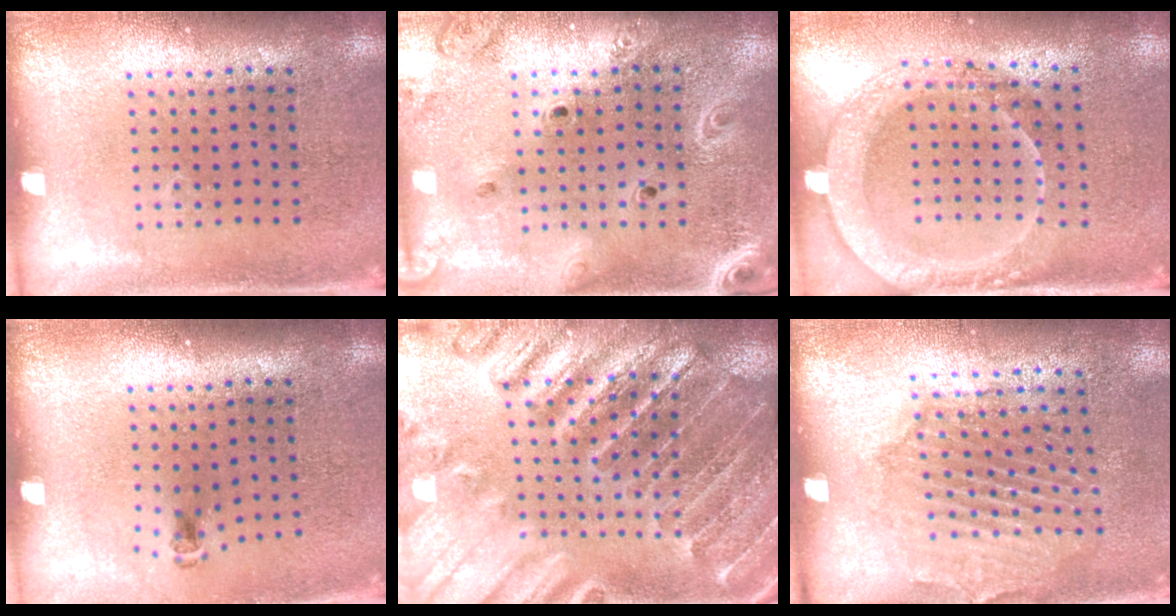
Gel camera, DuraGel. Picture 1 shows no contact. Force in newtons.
{"total": 2.4, "press": 2.1, "slide": 1.2}
{"total": 2.0, "press": 1.9, "slide": 0.6}
{"total": 0.5, "press": 0.3, "slide": 0.4}
{"total": 3.0, "press": 2.9, "slide": 0.4}
{"total": 1.6, "press": 1.5, "slide": 0.4}